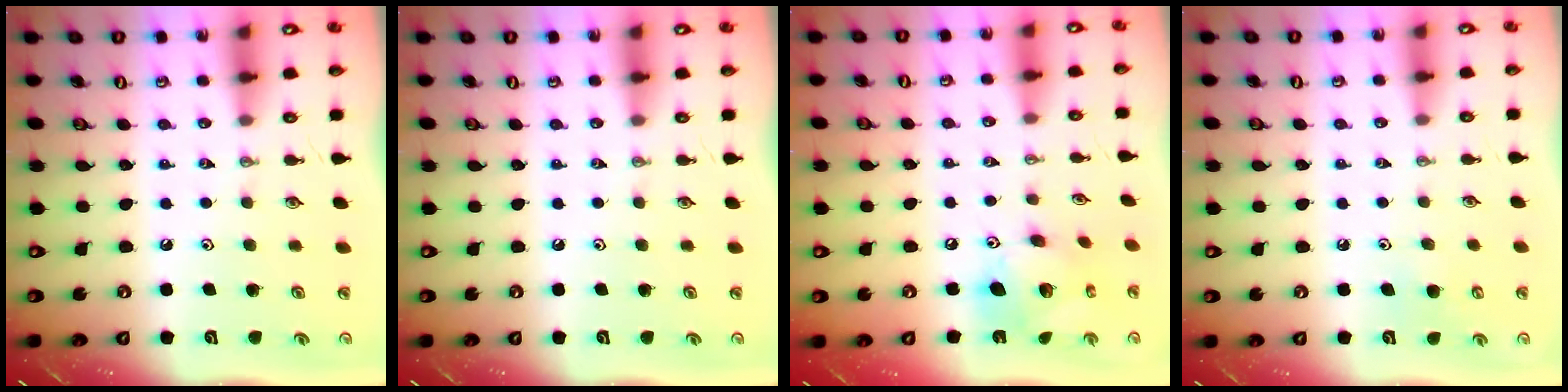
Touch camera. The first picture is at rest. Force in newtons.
{"total": 0.0}
{"total": 14.6, "press": 14.5, "slide": 1.5}
{"total": 5.1, "press": 5.1, "slide": 0.6}